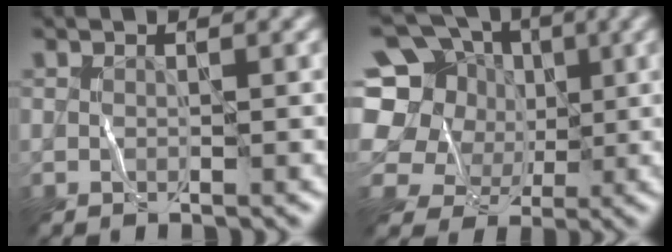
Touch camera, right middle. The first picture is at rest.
{"total": 13.5, "force": [1.9, 12.1, 5.5], "torque": [-0.154, 0.047, 0.011]}